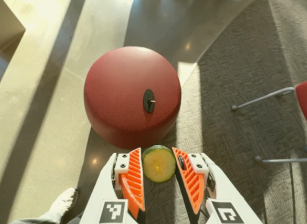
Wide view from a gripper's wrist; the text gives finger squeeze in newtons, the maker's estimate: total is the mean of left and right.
{"total": 6.8, "left": 6.4, "right": 7.2}